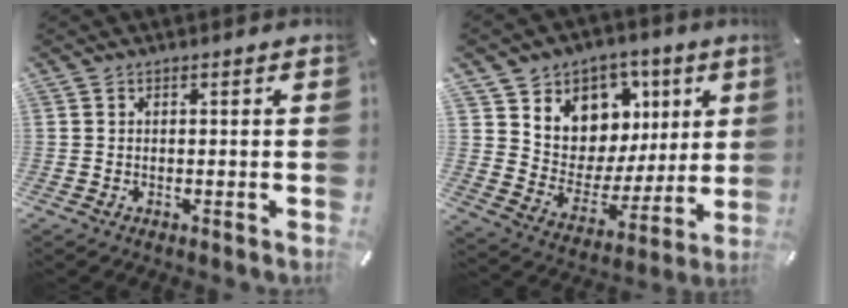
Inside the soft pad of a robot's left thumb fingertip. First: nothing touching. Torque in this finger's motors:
{"motor_torque": [0.80, 1.36, 1.68, -1.07, 0.05]}